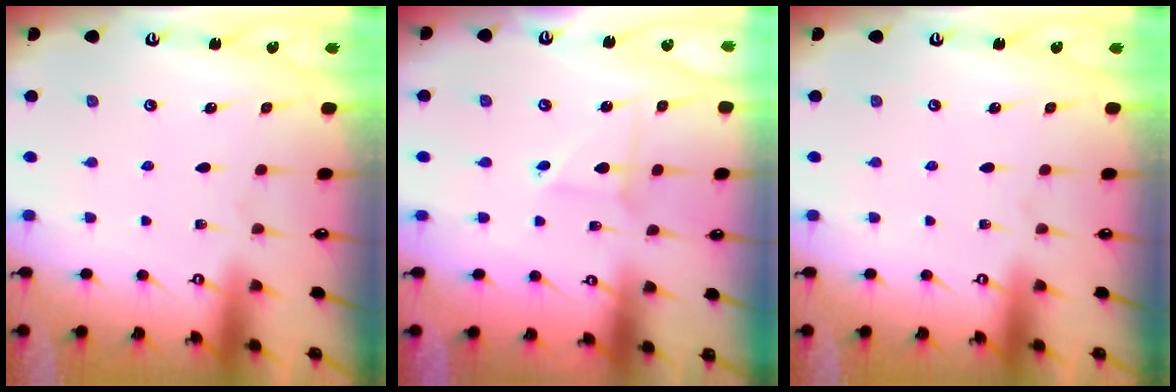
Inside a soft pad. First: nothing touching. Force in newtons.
{"total": 2.4, "press": 2.4, "slide": 0.1}
{"total": 0.0}